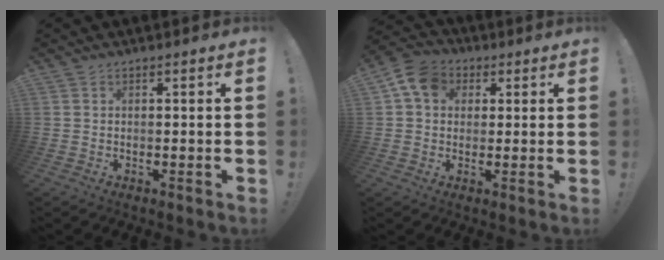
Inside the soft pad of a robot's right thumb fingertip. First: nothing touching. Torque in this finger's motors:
{"motor_torque": [1.16, 1.22, 0.87, 0.20, 0.04]}